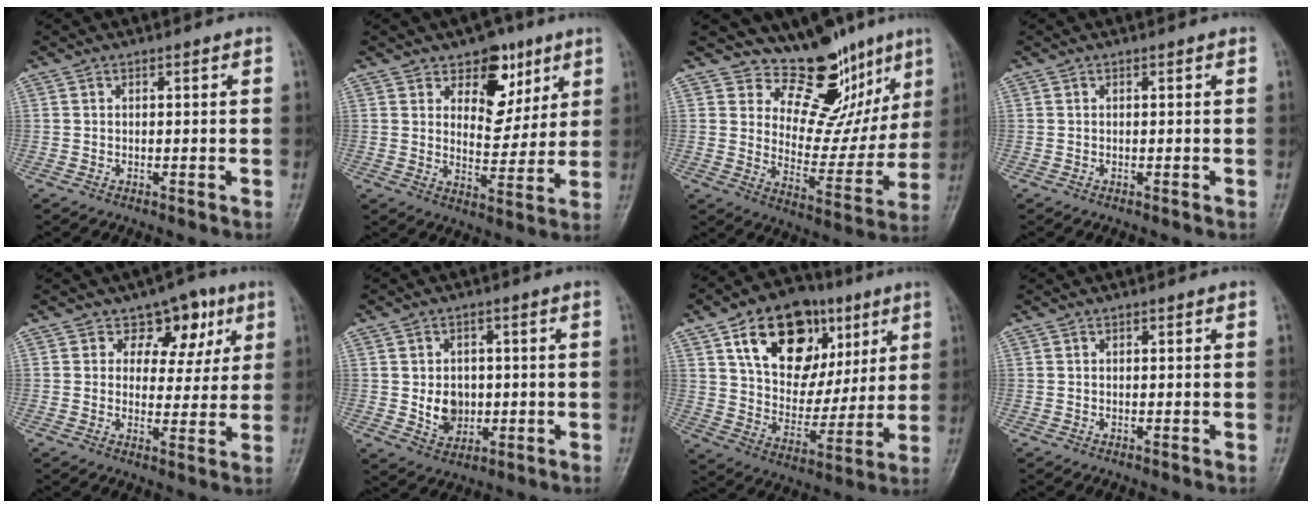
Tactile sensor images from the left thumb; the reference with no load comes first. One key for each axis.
{"total": 10.3, "fx": 5.5, "fy": 6.5, "fz": 5.7, "tx": -0.042, "ty": -0.029, "tz": 0.085}
{"total": 13.9, "fx": 10.6, "fy": 6.9, "fz": 5.7, "tx": -0.020, "ty": -0.076, "tz": 0.168}
{"total": 0.0}
{"total": 7.9, "fx": 3.8, "fy": 5.7, "fz": 3.9, "tx": -0.005, "ty": -0.010, "tz": 0.048}
{"total": 6.5, "fx": -0.3, "fy": 5.3, "fz": 3.8, "tx": -0.032, "ty": -0.001, "tz": 0.003}
{"total": 21.6, "fx": 9.5, "fy": 14.2, "fz": 13.2, "tx": -0.167, "ty": -0.019, "tz": 0.158}
{"total": 0.0}